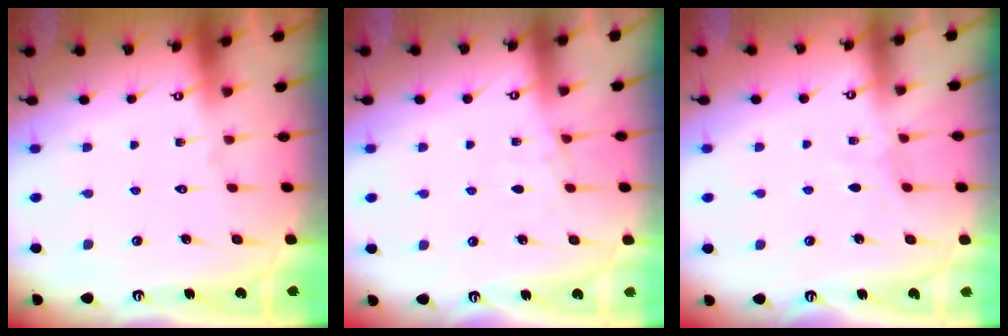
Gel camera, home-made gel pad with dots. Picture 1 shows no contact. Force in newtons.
{"total": 4.1, "press": 4.1, "slide": 0.4}
{"total": 2.9, "press": 2.8, "slide": 0.4}